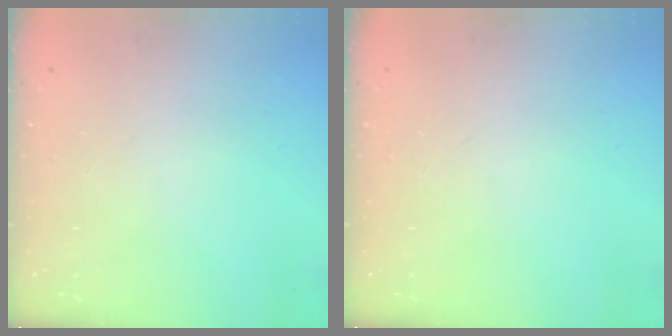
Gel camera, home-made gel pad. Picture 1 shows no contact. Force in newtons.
{"total": 0.0}